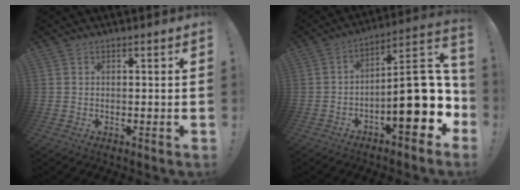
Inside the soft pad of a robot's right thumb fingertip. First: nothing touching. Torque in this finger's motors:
{"motor_torque": [2.34, 2.67, 1.46, -1.31, 0.15]}